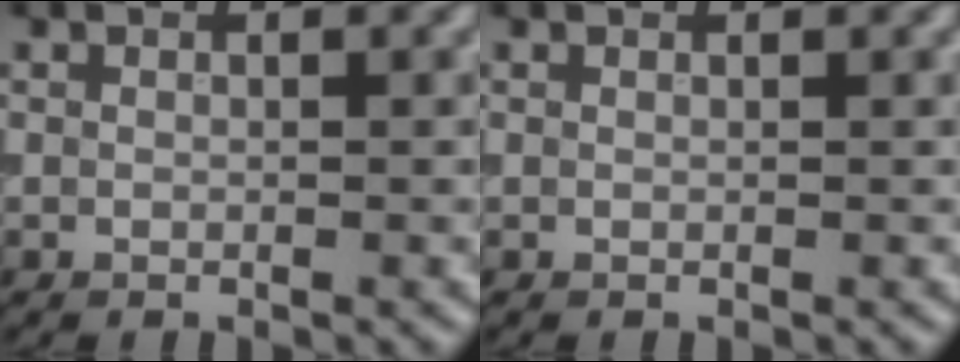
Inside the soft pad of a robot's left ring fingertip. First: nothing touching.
{"total": 0.8, "force": [0.8, 0.1, 0.1], "torque": [-0.004, -0.004, 0.006]}